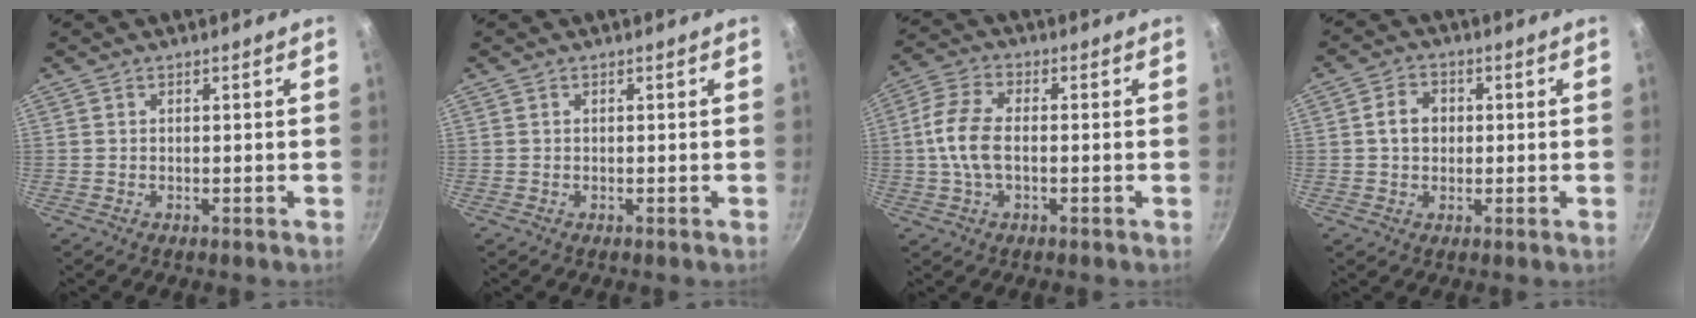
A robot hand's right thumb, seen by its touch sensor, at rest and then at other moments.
{"total": 0.0}
{"total": 8.7, "force": [-0.6, 4.8, 7.2], "torque": [-0.148, 0.020, -0.021]}
{"total": 4.9, "force": [0.3, 4.0, 2.7], "torque": [-0.026, 0.009, 0.000]}